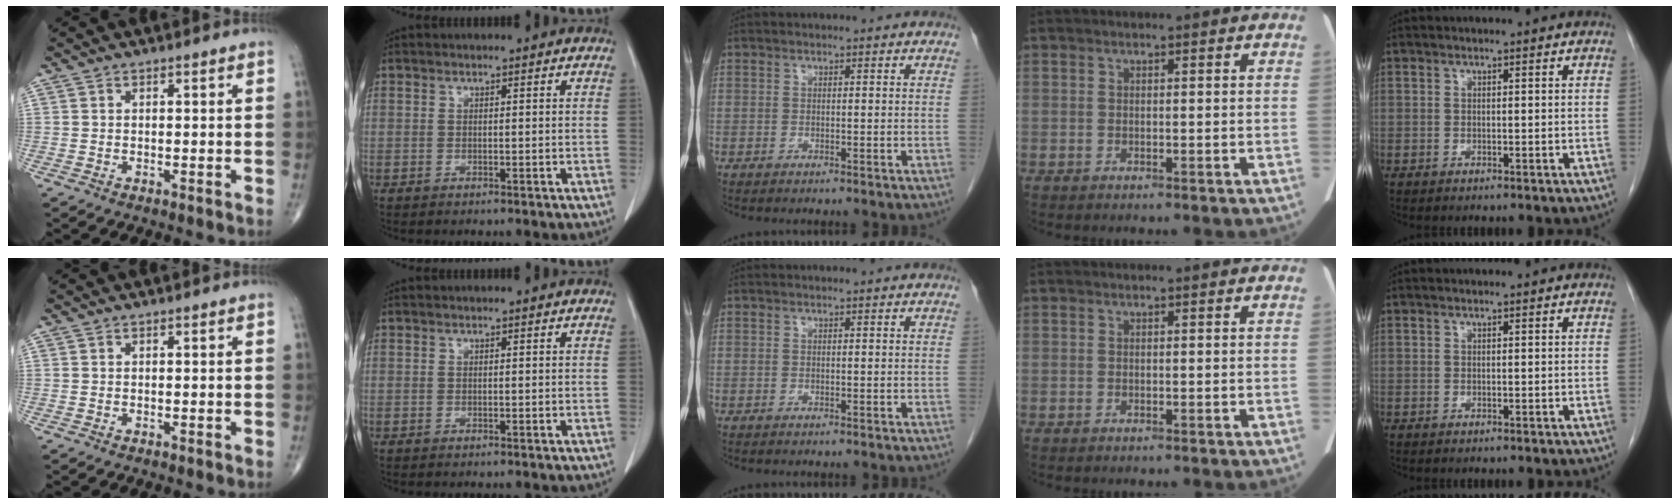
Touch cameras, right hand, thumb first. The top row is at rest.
{}